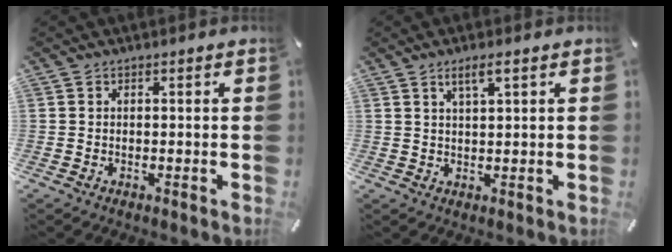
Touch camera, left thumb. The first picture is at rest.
{"total": 3.3, "force": [2.0, 0.5, 2.5], "torque": [-0.055, 0.002, 0.034]}